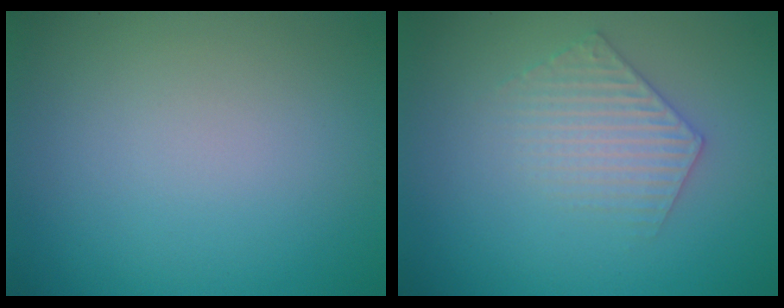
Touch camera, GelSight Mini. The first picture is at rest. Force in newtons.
{"total": 2.9, "press": 2.9, "slide": 0.5}